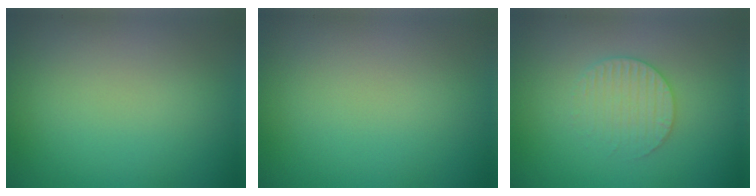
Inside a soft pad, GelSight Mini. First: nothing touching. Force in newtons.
{"total": 0.0}
{"total": 2.8, "press": 2.7, "slide": 0.6}